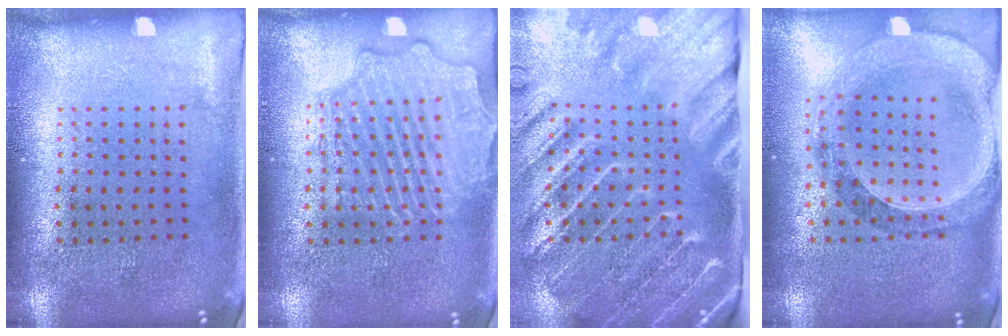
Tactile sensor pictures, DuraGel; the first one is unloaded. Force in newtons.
{"total": 3.8, "press": 3.8, "slide": 0.5}
{"total": 4.0, "press": 3.3, "slide": 2.3}
{"total": 1.4, "press": 1.4, "slide": 0.3}